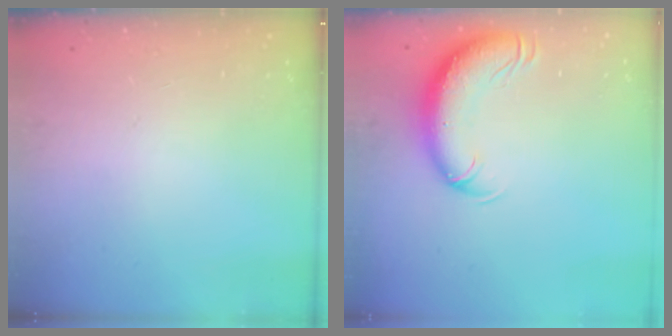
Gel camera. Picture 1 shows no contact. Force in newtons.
{"total": 10.6, "press": 10.3, "slide": 2.5}